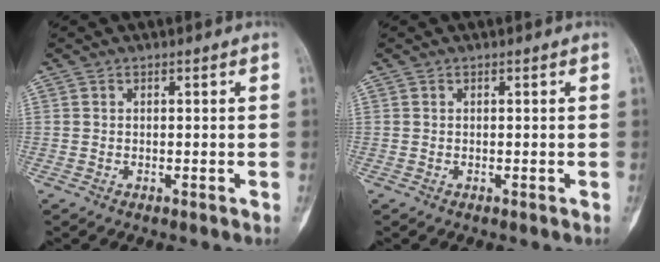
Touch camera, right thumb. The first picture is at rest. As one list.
[{"total": 0.0}]